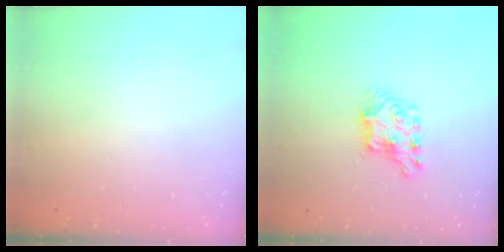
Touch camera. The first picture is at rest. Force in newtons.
{"total": 8.2, "press": 8.1, "slide": 0.8}